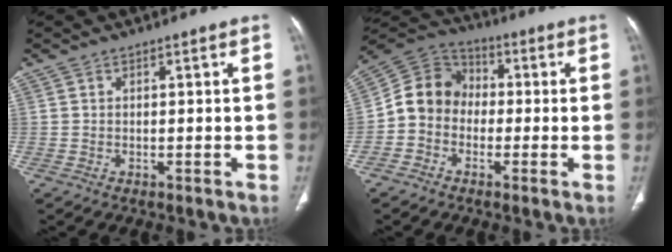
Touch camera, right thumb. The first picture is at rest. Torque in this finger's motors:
{"motor_torque": [-0.13, 0.48, 0.58, -0.78, 0.06]}